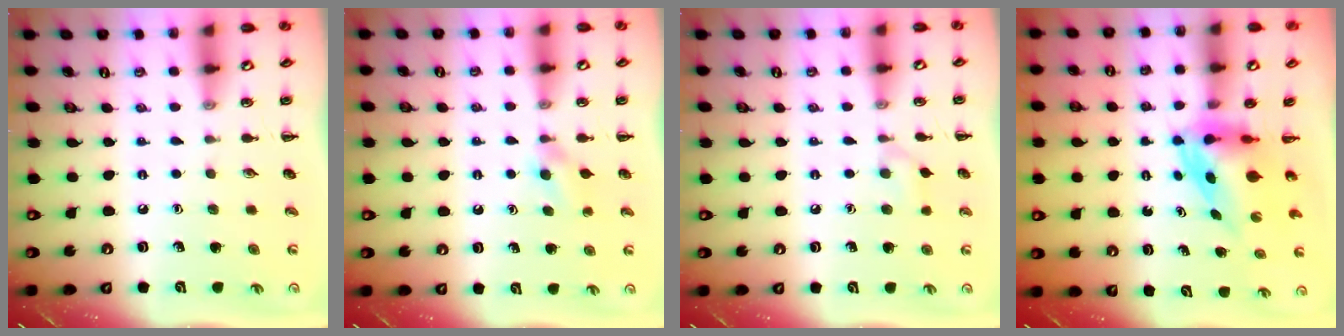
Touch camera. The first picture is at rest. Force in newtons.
{"total": 3.6, "press": 3.3, "slide": 1.4}
{"total": 6.0, "press": 5.6, "slide": 2.0}
{"total": 3.9, "press": 3.7, "slide": 1.1}